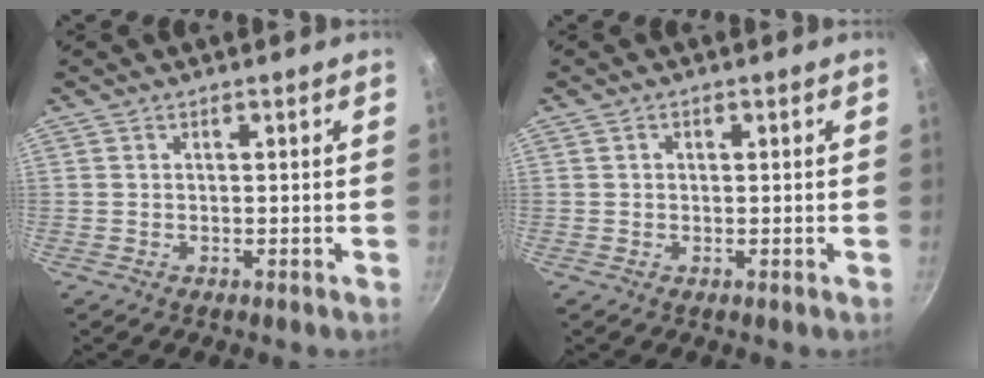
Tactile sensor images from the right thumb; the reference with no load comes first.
{"total": 0.8, "force": [0.2, 0.7, 0.4], "torque": [-0.002, 0.001, 0.001]}